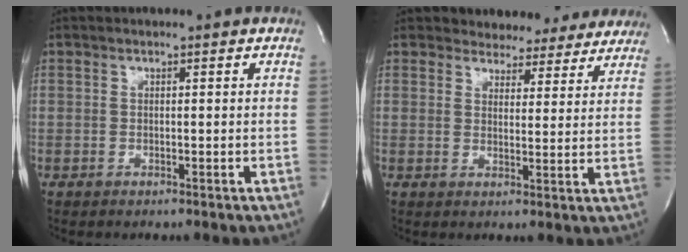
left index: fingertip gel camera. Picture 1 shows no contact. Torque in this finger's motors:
{"motor_torque": [0.24, -0.68, 0.26, 0.08]}